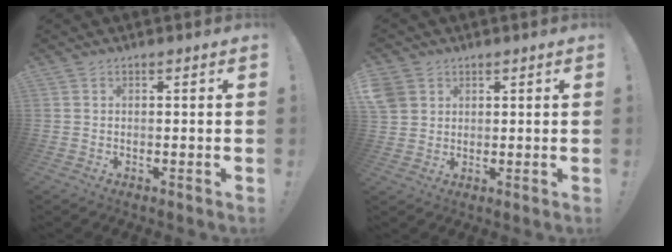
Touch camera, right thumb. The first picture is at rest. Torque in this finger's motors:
{"motor_torque": [0.95, 0.94, 0.53, 0.19, 0.05]}